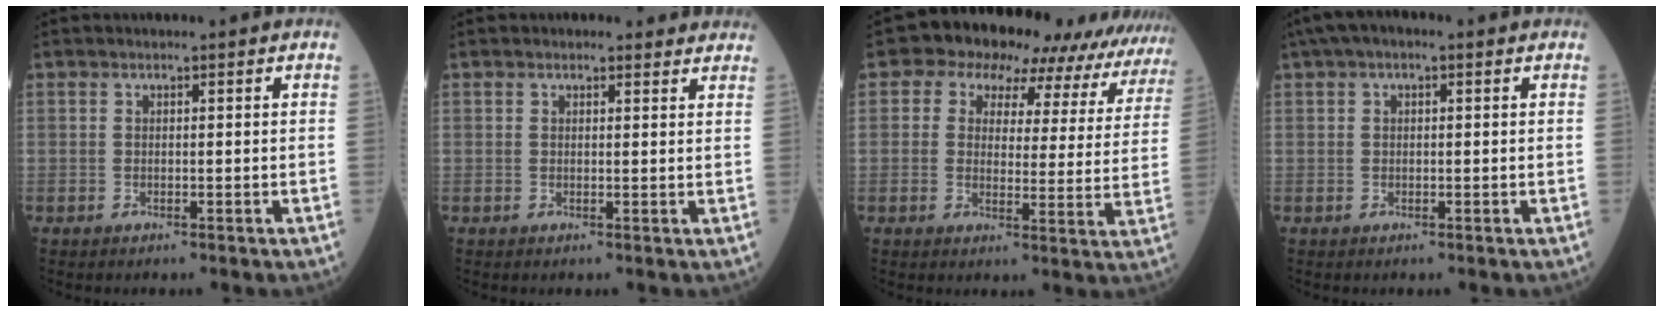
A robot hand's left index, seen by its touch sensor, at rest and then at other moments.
{"total": 3.2, "force": [3.0, 1.1, 0.3], "torque": [0.000, 0.001, 0.021]}
{"total": 17.3, "force": [14.5, 7.8, 5.0], "torque": [-0.042, 0.013, 0.136]}
{"total": 4.1, "force": [2.2, 1.7, 3.0], "torque": [-0.063, 0.036, 0.035]}